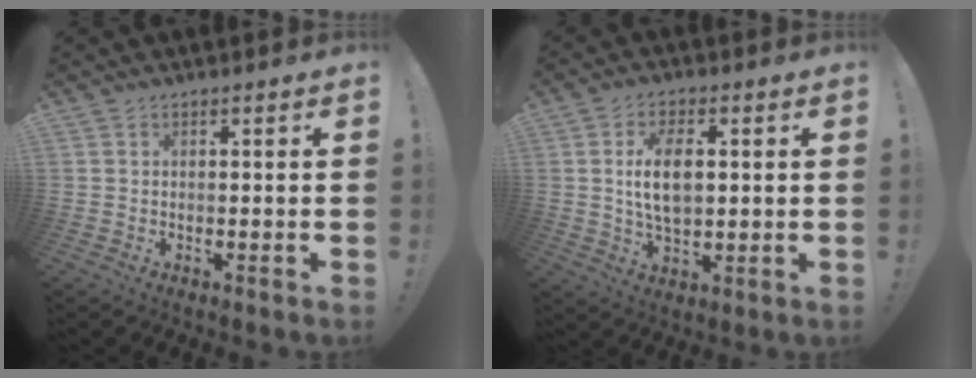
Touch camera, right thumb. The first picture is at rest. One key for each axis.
{"total": 10.2, "fx": 1.3, "fy": 5.6, "fz": 8.5, "tx": -0.148, "ty": -0.003, "tz": 0.020}